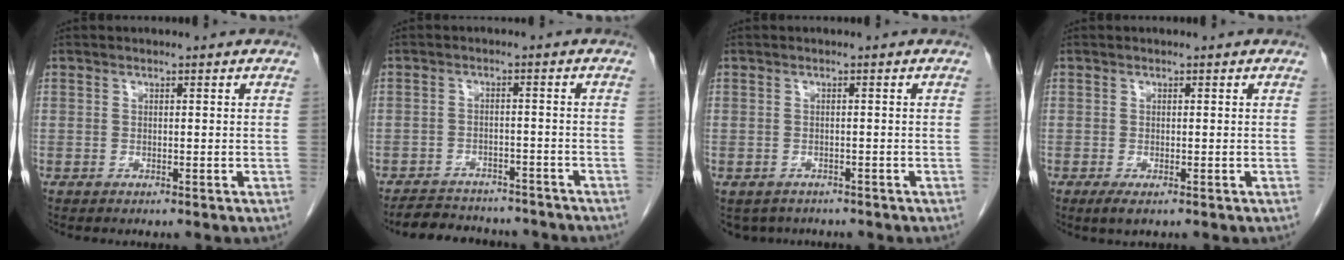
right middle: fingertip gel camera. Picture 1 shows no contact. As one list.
[{"total": 10.7, "force": [-9.8, 3.3, 2.8], "torque": [-0.047, 0.008, -0.127]}, {"total": 3.7, "force": [-3.0, 2.0, 0.5], "torque": [0.000, 0.000, -0.042]}, {"total": 1.5, "force": [-0.8, 0.3, 1.2], "torque": [-0.021, -0.005, -0.012]}]